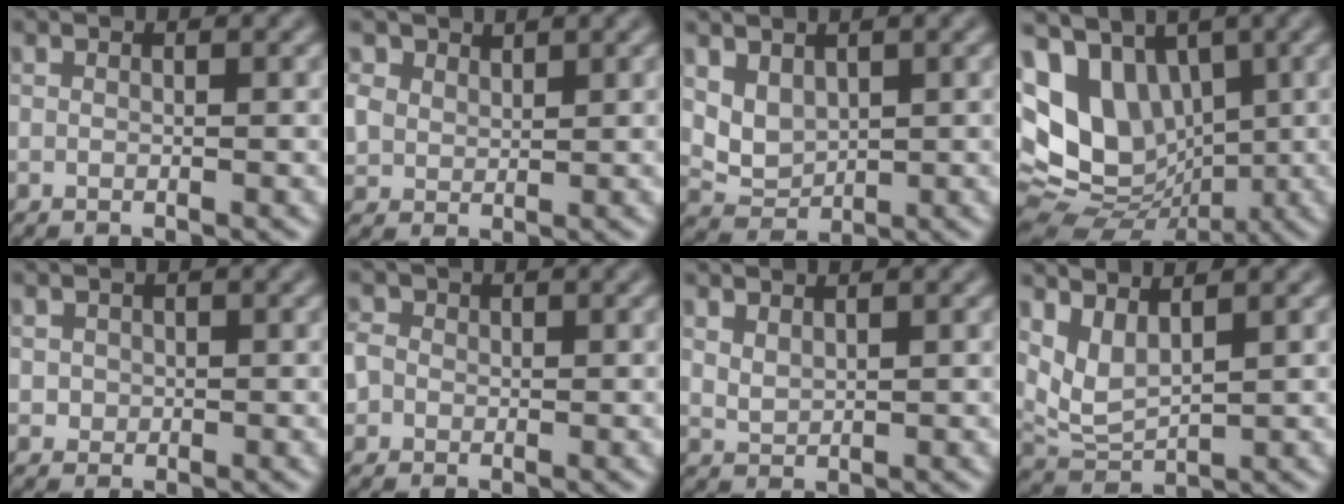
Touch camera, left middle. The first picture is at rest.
{"total": 3.2, "force": [2.2, 2.1, 0.9], "torque": [-0.038, -0.006, 0.054]}
{"total": 2.4, "force": [1.2, 1.8, 1.2], "torque": [-0.027, -0.007, 0.029]}
{"total": 9.7, "force": [1.9, 7.4, 6.0], "torque": [-0.117, -0.009, 0.036]}
{"total": 1.0, "force": [0.1, 0.9, 0.2], "torque": [0.006, -0.004, 0.004]}
{"total": 2.2, "force": [0.1, 2.0, 0.8], "torque": [-0.011, 0.011, -0.006]}
{"total": 1.3, "force": [1.1, 0.5, 0.5], "torque": [-0.018, -0.002, 0.026]}
{"total": 3.0, "force": [1.8, 1.2, 2.0], "torque": [-0.053, -0.008, 0.046]}